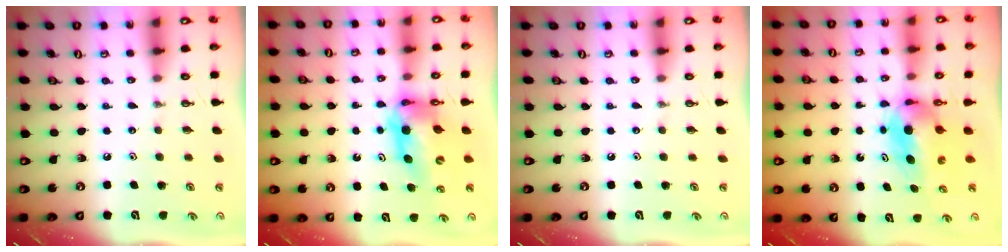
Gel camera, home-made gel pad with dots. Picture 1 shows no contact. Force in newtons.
{"total": 11.2, "press": 11.1, "slide": 1.0}
{"total": 0.0}
{"total": 7.8, "press": 6.4, "slide": 4.5}